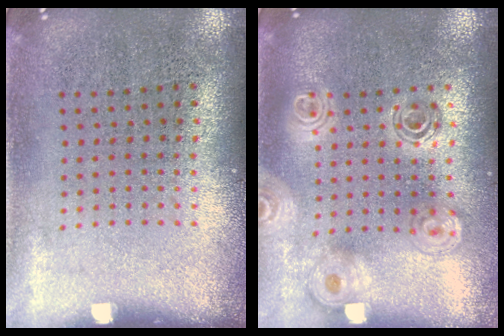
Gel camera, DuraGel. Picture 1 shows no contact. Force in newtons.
{"total": 1.8, "press": 1.6, "slide": 0.9}